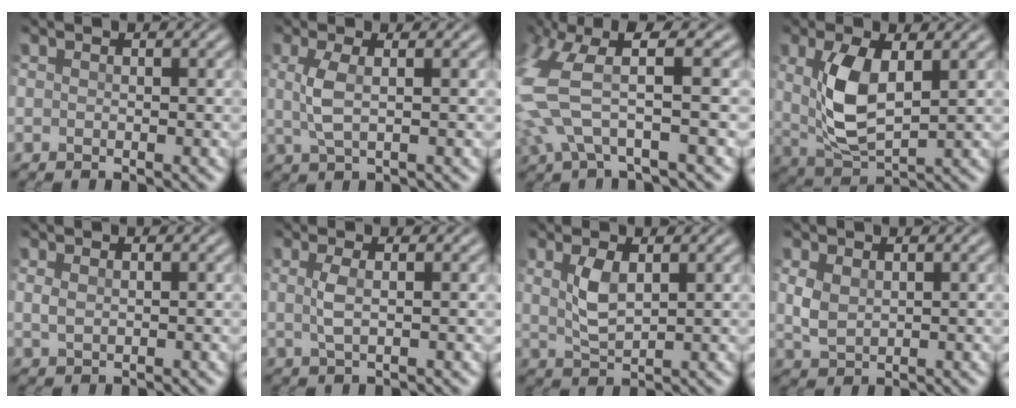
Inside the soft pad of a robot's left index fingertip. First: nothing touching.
{"total": 2.5, "force": [0.2, 0.6, 2.5], "torque": [-0.060, 0.002, 0.006]}
{"total": 6.7, "force": [0.2, 2.1, 6.4], "torque": [-0.168, 0.003, -0.005]}
{"total": 6.0, "force": [0.9, 2.5, 5.4], "torque": [-0.116, -0.002, 0.023]}
{"total": 1.1, "force": [0.1, 0.6, 0.9], "torque": [-0.021, 0.002, 0.006]}
{"total": 1.7, "force": [0.2, 0.3, 1.6], "torque": [-0.041, 0.001, 0.003]}
{"total": 2.6, "force": [0.8, 1.0, 2.3], "torque": [-0.054, 0.000, 0.020]}
{"total": 2.3, "force": [0.3, 1.6, 1.6], "torque": [-0.040, -0.003, 0.009]}